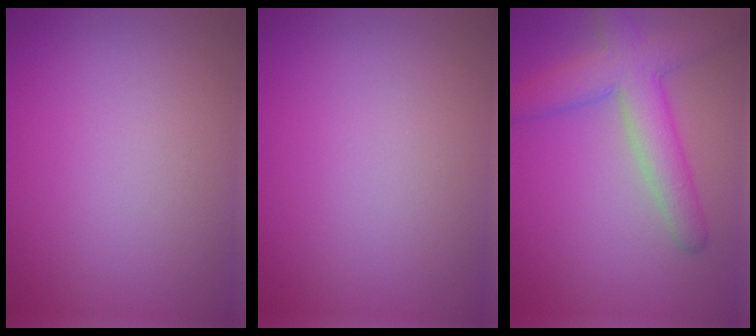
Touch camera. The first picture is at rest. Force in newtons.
{"total": 0.0}
{"total": 5.5, "press": 5.5, "slide": 0.3}